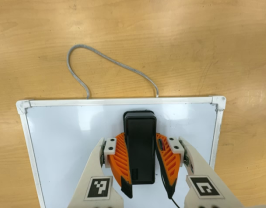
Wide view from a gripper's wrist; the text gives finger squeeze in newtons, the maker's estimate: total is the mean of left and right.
{"total": 13.1, "left": 12.7, "right": 13.5}